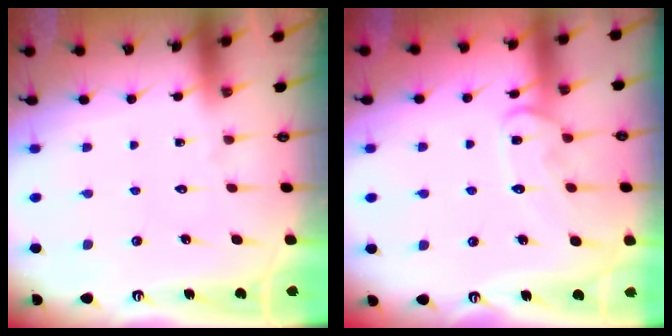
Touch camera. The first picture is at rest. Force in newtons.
{"total": 11.1, "press": 11.0, "slide": 0.9}